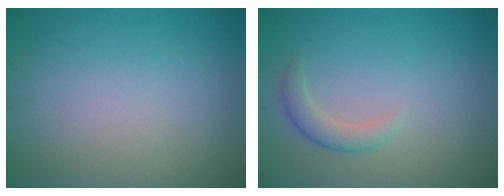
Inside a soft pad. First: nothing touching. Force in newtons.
{"total": 1.9, "press": 1.9, "slide": 0.2}